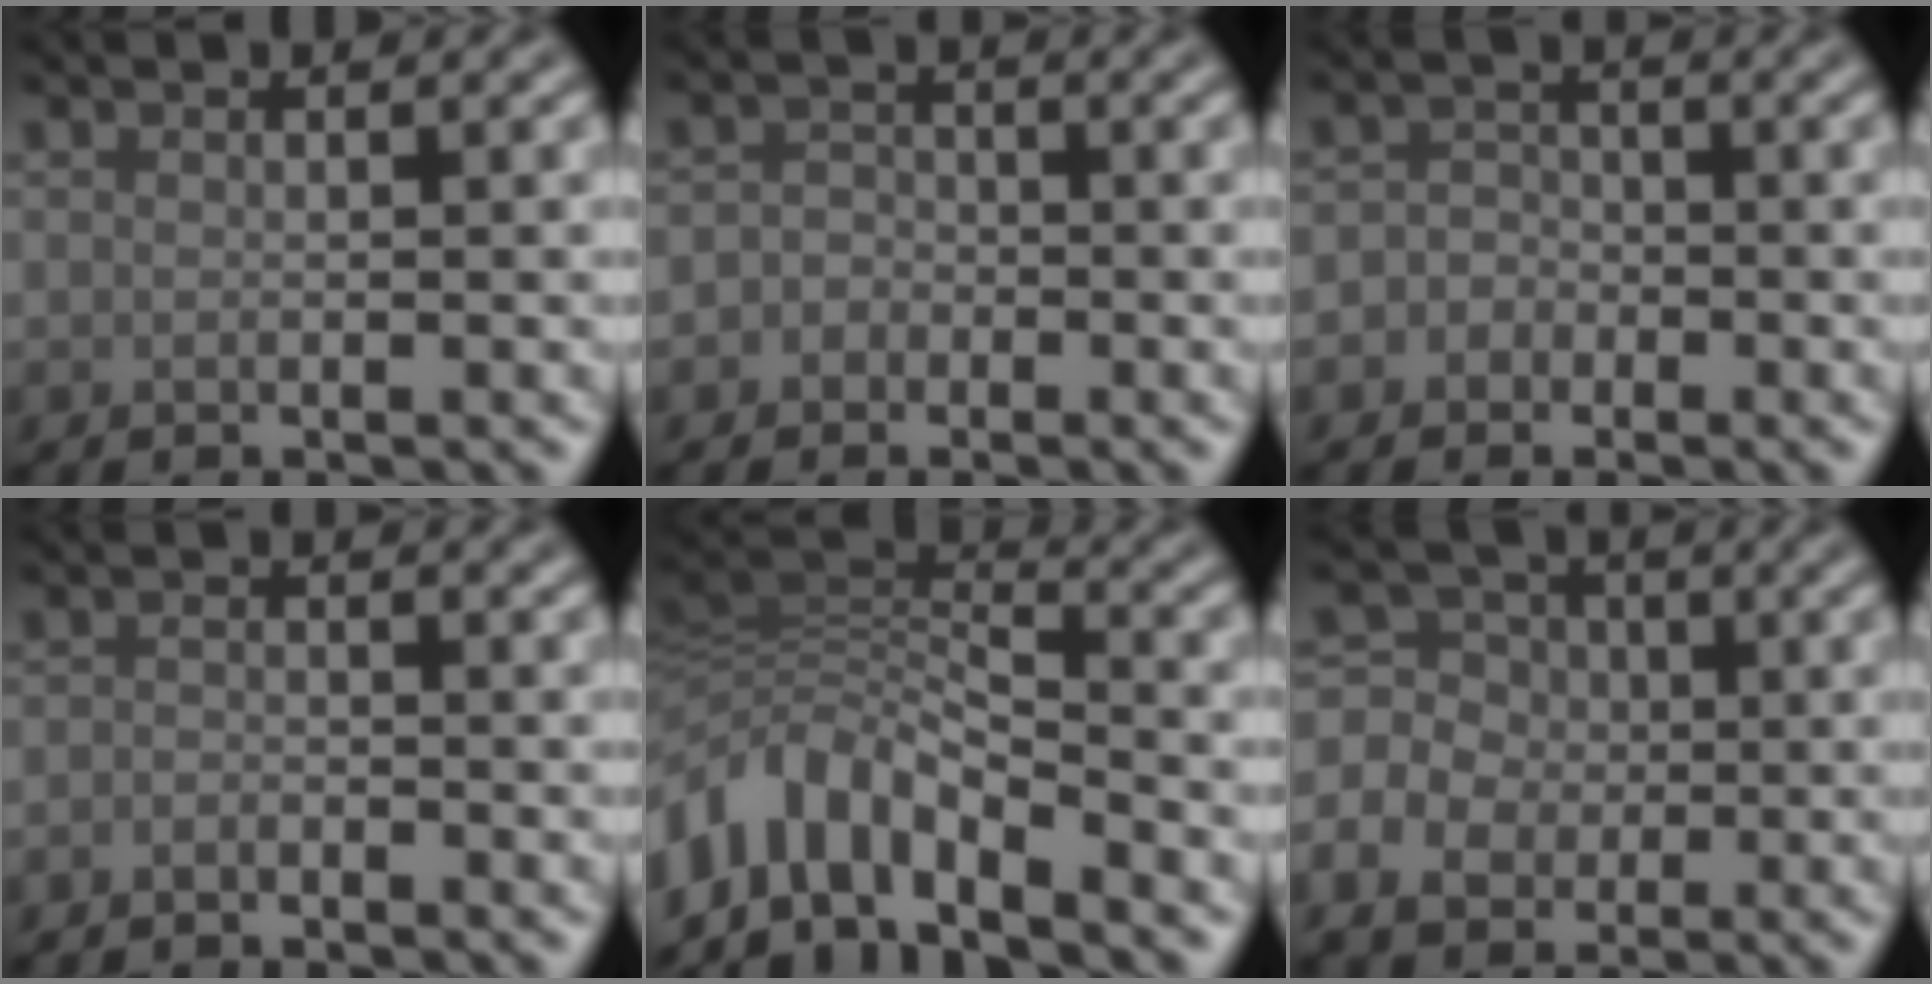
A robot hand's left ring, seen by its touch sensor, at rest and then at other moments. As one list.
[{"total": 1.7, "force": [-0.7, 1.5, 0.3], "torque": [0.019, 0.004, -0.022]}, {"total": 2.8, "force": [-1.2, 2.5, 0.4], "torque": [0.026, 0.008, -0.034]}, {"total": 1.0, "force": [-0.9, 0.4, 0.4], "torque": [-0.007, 0.000, -0.020]}, {"total": 7.6, "force": [-4.9, 3.5, 4.6], "torque": [-0.073, 0.007, -0.103]}, {"total": 5.2, "force": [-1.0, 4.6, 2.3], "torque": [-0.035, 0.012, -0.029]}]